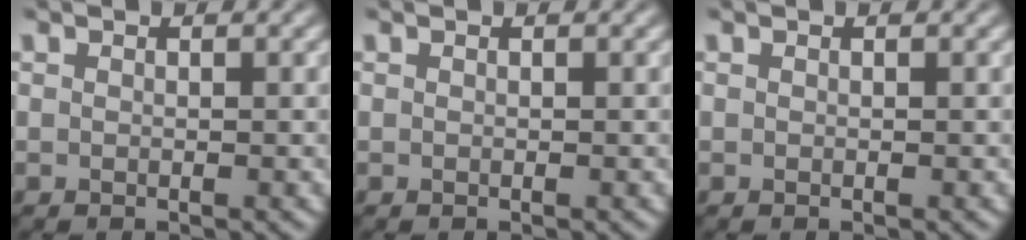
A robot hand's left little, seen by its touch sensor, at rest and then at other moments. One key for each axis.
{"total": 0.0}
{"total": 0.0}